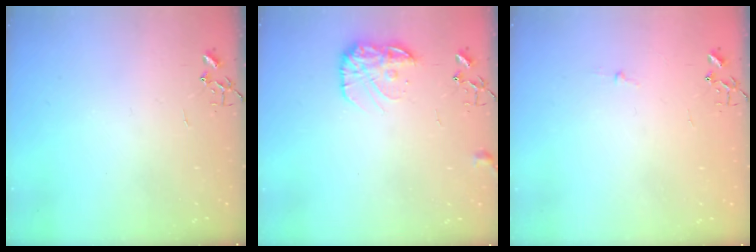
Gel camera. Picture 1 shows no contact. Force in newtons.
{"total": 11.9, "press": 11.9, "slide": 0.4}
{"total": 2.7, "press": 2.7, "slide": 0.3}